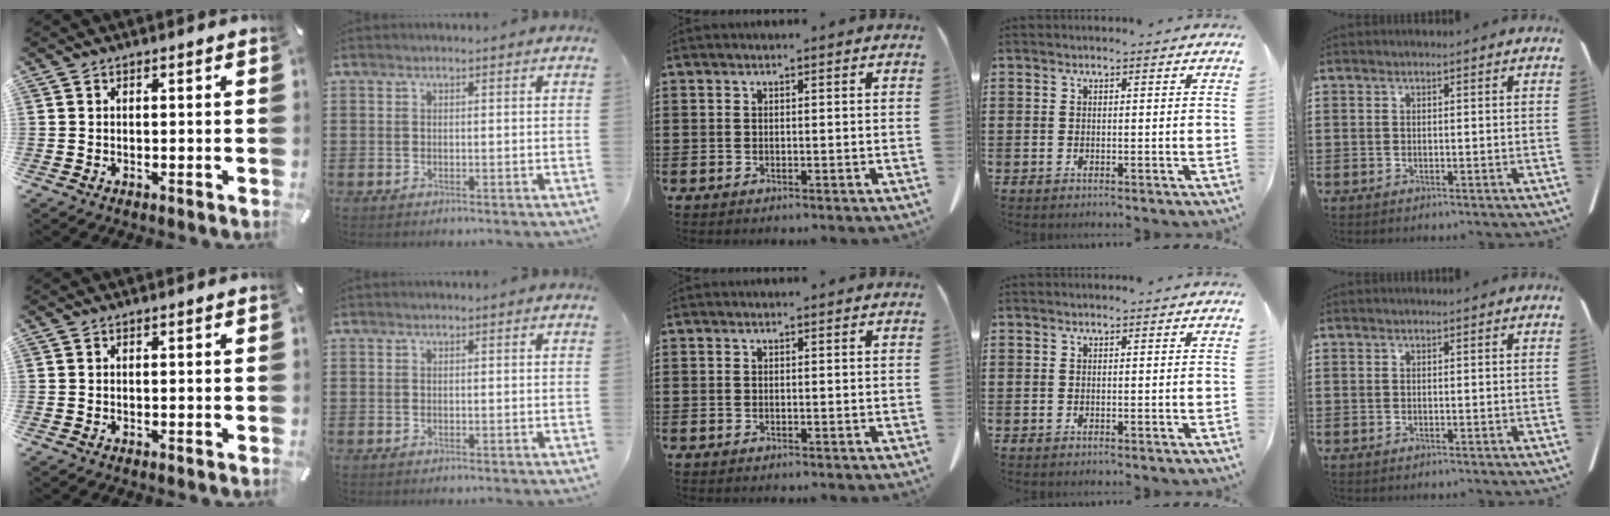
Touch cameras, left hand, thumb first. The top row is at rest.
{}